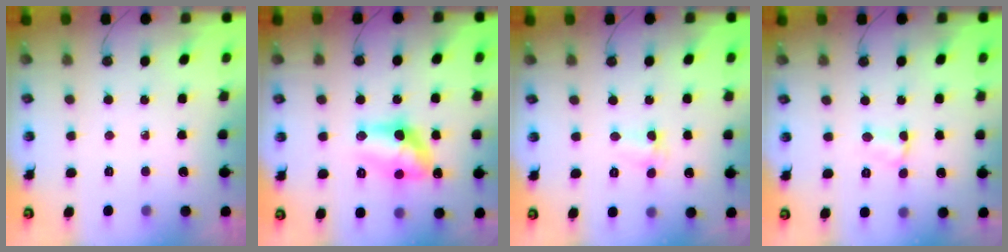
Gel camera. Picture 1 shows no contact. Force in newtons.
{"total": 12.6, "press": 12.6, "slide": 0.7}
{"total": 1.7, "press": 1.6, "slide": 0.6}
{"total": 2.8, "press": 2.8, "slide": 0.5}